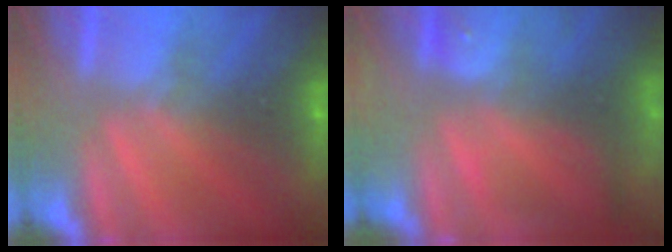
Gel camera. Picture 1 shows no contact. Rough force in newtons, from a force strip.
{"total": 6.9}